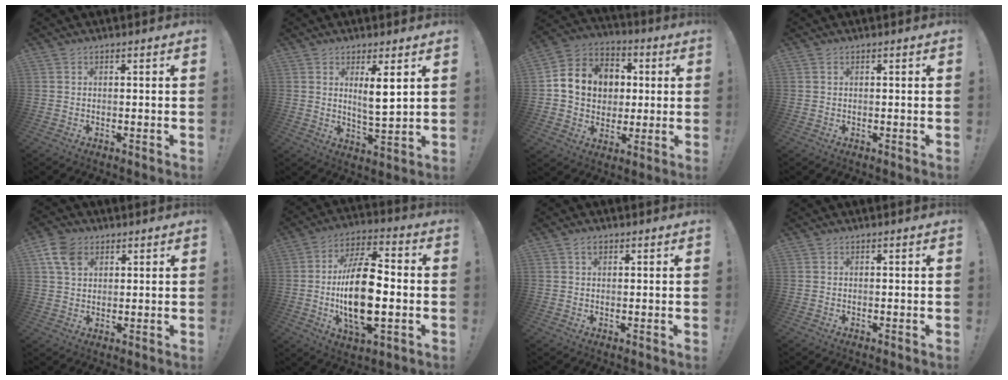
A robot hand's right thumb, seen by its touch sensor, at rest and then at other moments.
{"total": 6.9, "force": [3.1, 1.0, 6.0], "torque": [-0.091, -0.018, 0.048]}
{"total": 13.6, "force": [2.2, 12.0, 6.1], "torque": [-0.073, -0.002, 0.052]}
{"total": 0.0}
{"total": 8.1, "force": [3.8, 5.7, 4.4], "torque": [-0.080, -0.001, 0.077]}
{"total": 20.0, "force": [-2.3, 9.5, 17.5], "torque": [-0.329, -0.003, -0.041]}
{"total": 1.4, "force": [0.8, 0.8, 0.8], "torque": [-0.016, 0.001, 0.015]}
{"total": 0.0}